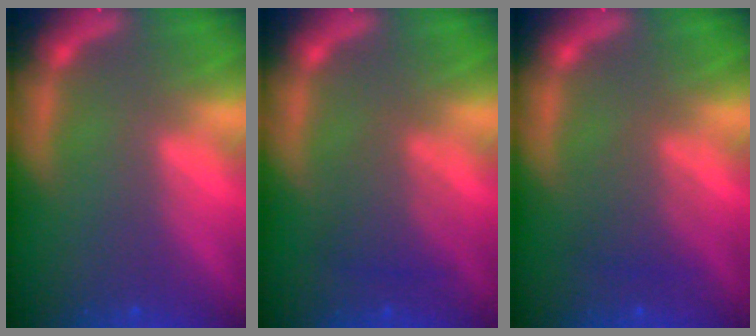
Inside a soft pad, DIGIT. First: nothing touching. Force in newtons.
{"total": 3.0}
{"total": 2.5}